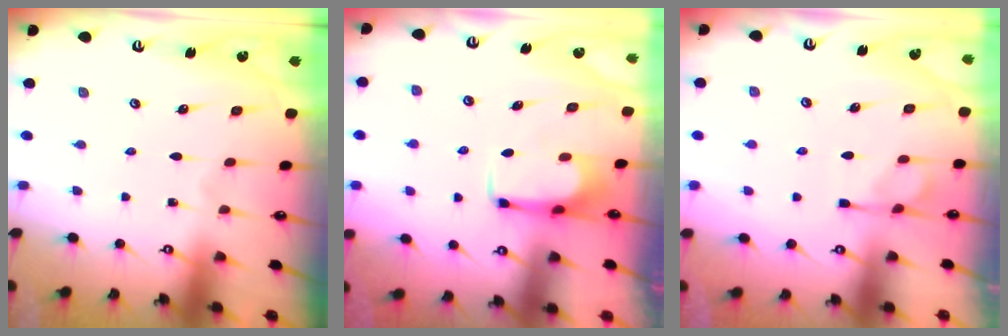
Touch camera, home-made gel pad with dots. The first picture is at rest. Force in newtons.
{"total": 1.6, "press": 1.5, "slide": 0.3}
{"total": 8.2, "press": 8.1, "slide": 1.2}